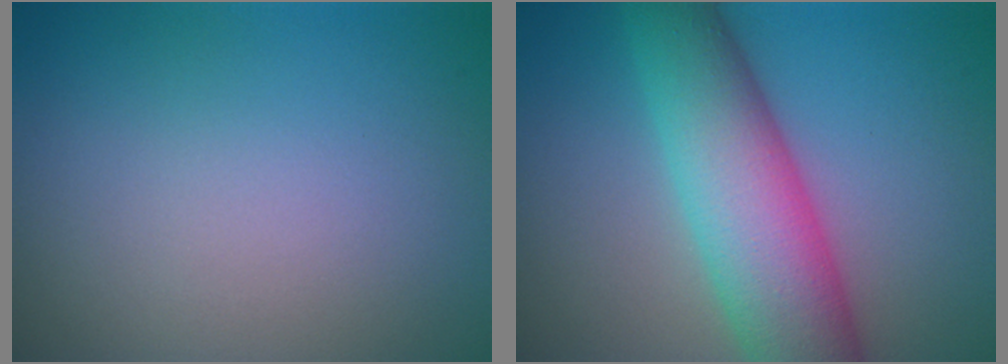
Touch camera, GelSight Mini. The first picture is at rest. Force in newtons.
{"total": 8.8, "press": 8.8, "slide": 0.2}